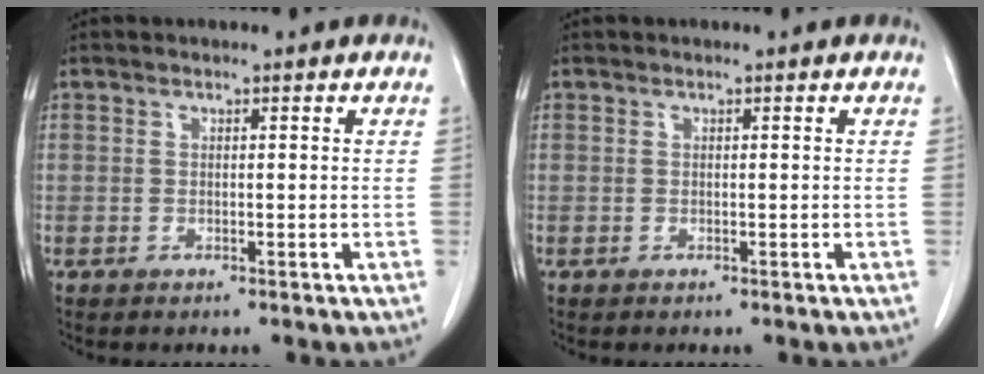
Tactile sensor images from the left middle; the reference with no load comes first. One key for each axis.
{"total": 0.0}